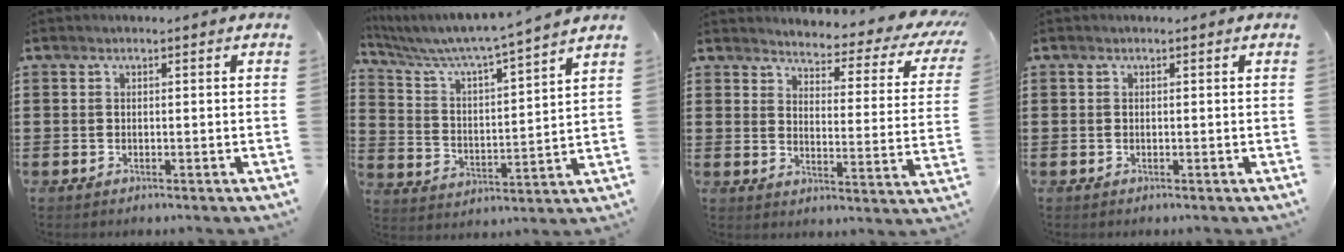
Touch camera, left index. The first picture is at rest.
{"total": 5.4, "force": [4.9, -0.5, 2.2], "torque": [-0.068, -0.042, 0.074]}
{"total": 3.4, "force": [3.1, 0.4, 1.3], "torque": [-0.031, -0.035, 0.042]}
{"total": 0.0}